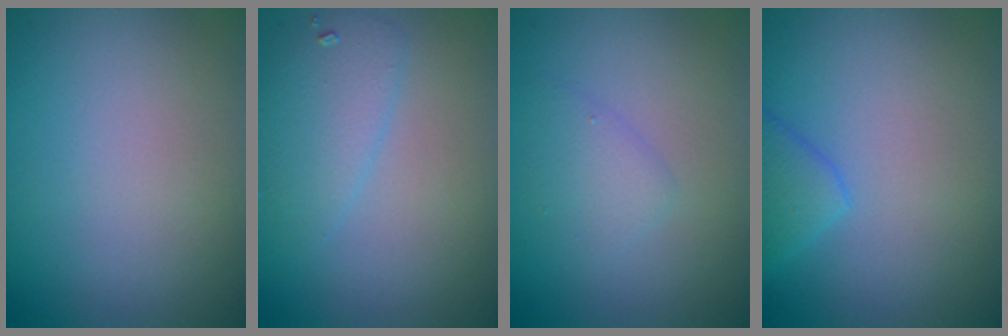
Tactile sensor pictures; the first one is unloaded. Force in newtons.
{"total": 2.6, "press": 2.6, "slide": 0.2}
{"total": 1.7, "press": 1.7, "slide": 0.1}
{"total": 2.5, "press": 2.5, "slide": 0.2}